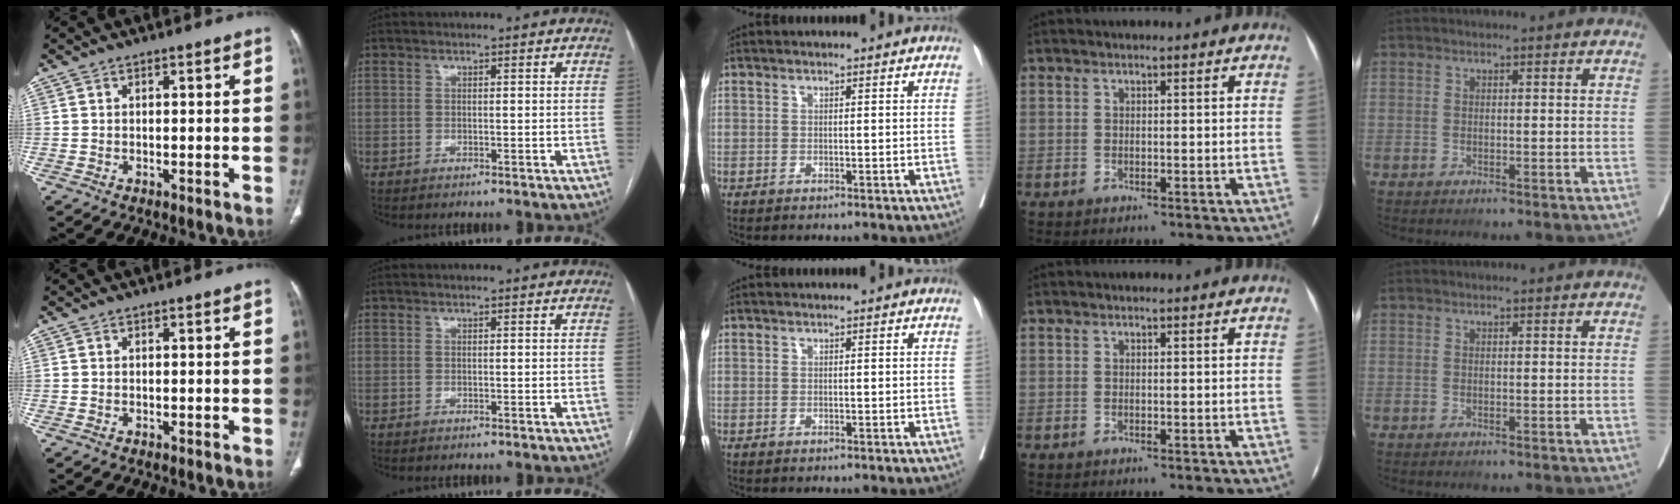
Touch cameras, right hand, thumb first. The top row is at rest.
{}